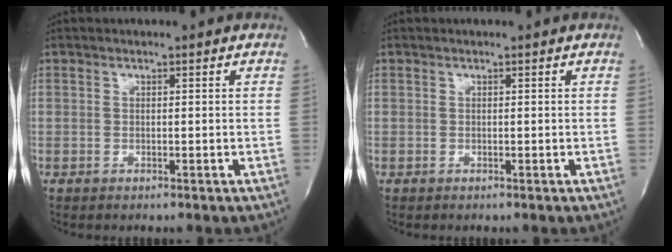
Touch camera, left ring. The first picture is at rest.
{"total": 0.0}